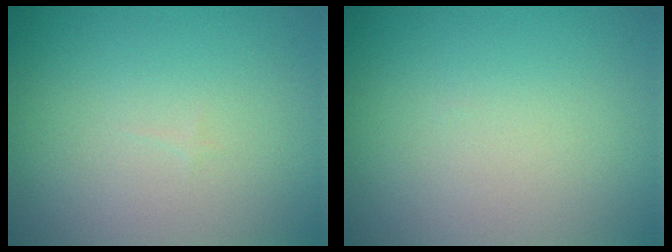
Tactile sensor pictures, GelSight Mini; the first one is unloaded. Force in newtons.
{"total": 0.0}